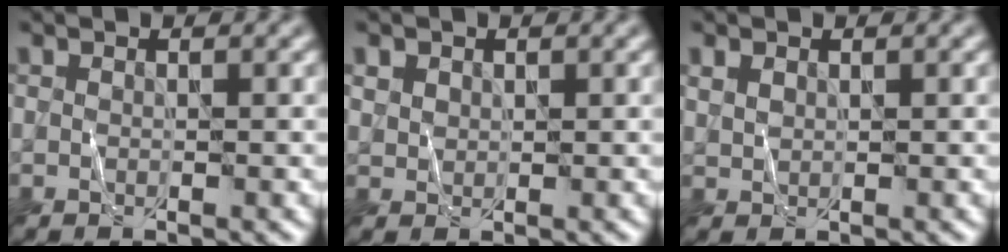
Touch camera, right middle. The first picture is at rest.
{"total": 1.2, "force": [0.7, 1.0, 0.3], "torque": [-0.008, 0.000, 0.016]}
{"total": 1.3, "force": [0.7, 0.9, 0.7], "torque": [-0.017, 0.002, 0.018]}